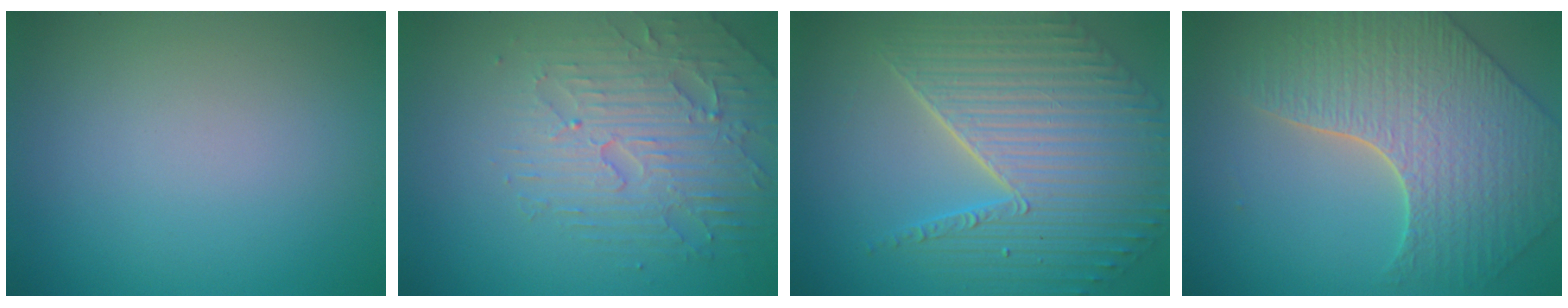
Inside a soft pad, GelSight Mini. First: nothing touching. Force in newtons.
{"total": 4.2, "press": 4.1, "slide": 0.7}
{"total": 7.6, "press": 5.8, "slide": 4.9}
{"total": 6.4, "press": 5.7, "slide": 3.1}